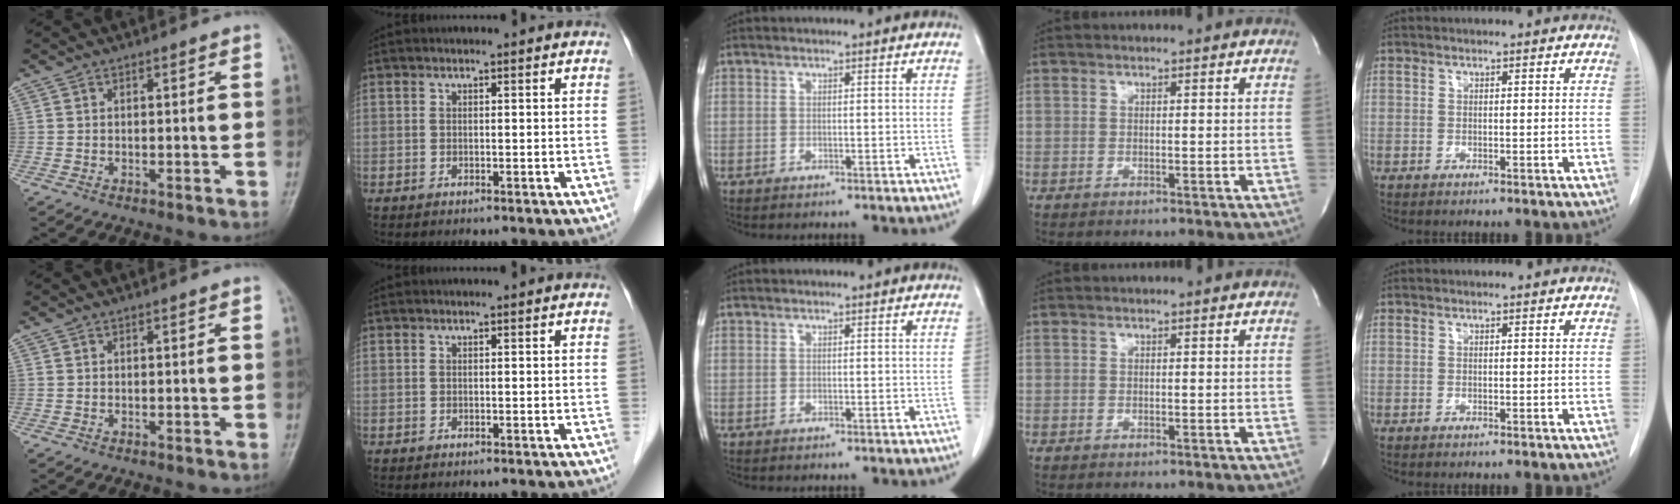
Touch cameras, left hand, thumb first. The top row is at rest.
{}